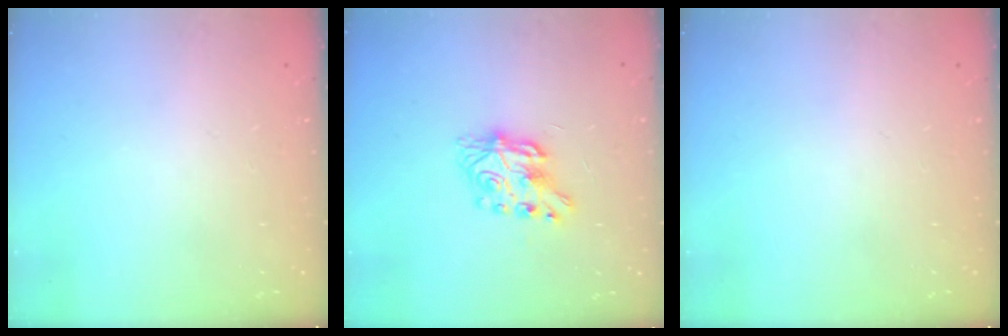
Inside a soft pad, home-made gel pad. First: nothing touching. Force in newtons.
{"total": 8.6, "press": 8.5, "slide": 0.8}
{"total": 0.0}